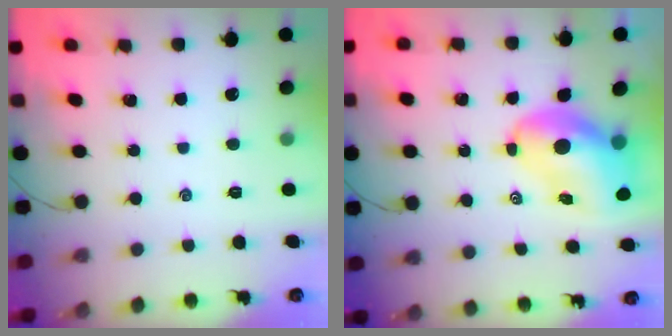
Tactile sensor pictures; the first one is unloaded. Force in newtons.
{"total": 10.8, "press": 10.3, "slide": 3.1}